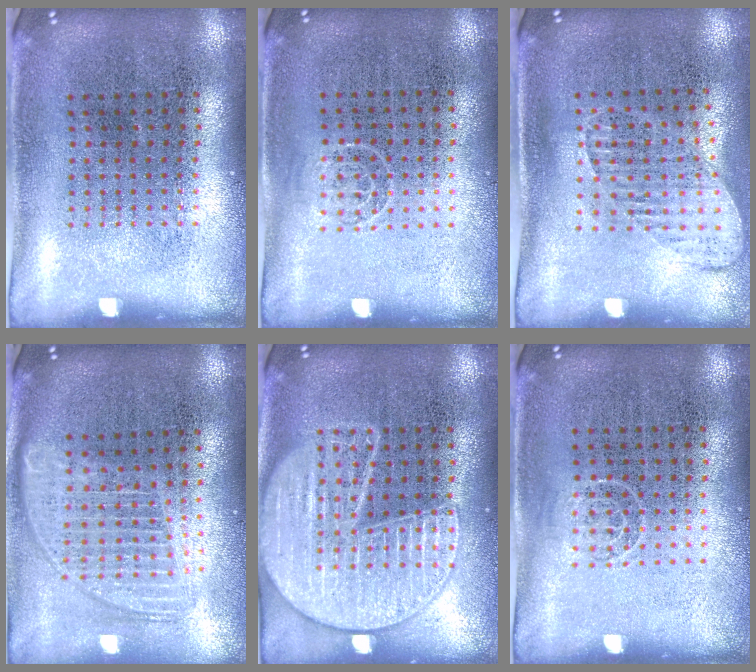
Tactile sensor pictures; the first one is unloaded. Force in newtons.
{"total": 0.7, "press": 0.5, "slide": 0.5}
{"total": 1.4, "press": 1.1, "slide": 0.8}
{"total": 1.7, "press": 1.4, "slide": 0.9}
{"total": 3.6, "press": 3.6, "slide": 0.4}
{"total": 0.7, "press": 0.5, "slide": 0.5}